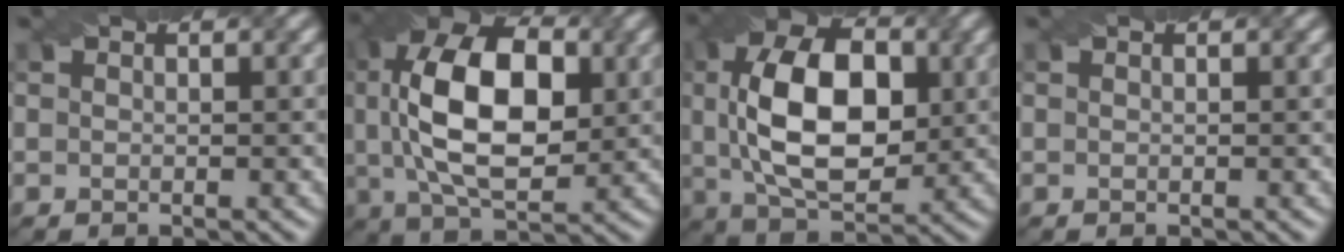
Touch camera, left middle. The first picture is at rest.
{"total": 11.3, "force": [0.5, 6.1, 9.6], "torque": [-0.193, 0.027, 0.020]}
{"total": 10.2, "force": [-0.2, 5.9, 8.3], "torque": [-0.167, 0.021, 0.008]}
{"total": 0.5, "force": [-0.4, -0.2, -0.3], "torque": [0.001, 0.004, -0.003]}